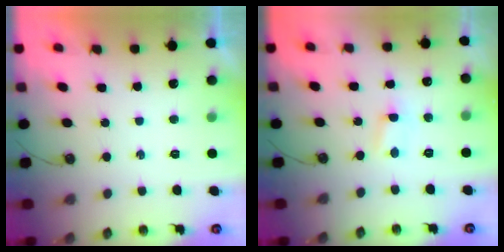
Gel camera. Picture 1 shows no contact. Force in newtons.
{"total": 1.9, "press": 1.8, "slide": 0.3}